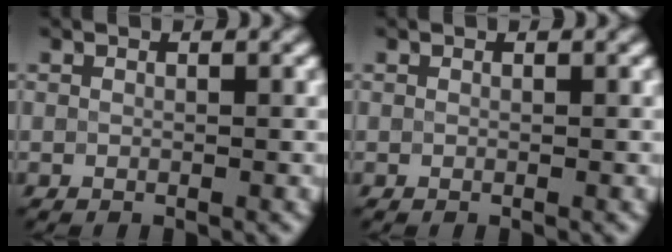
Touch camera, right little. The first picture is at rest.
{"total": 0.0}